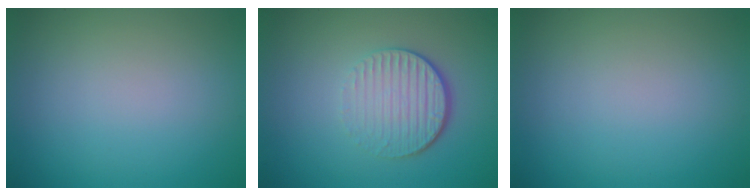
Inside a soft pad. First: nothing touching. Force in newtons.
{"total": 4.3, "press": 2.9, "slide": 3.2}
{"total": 0.0}